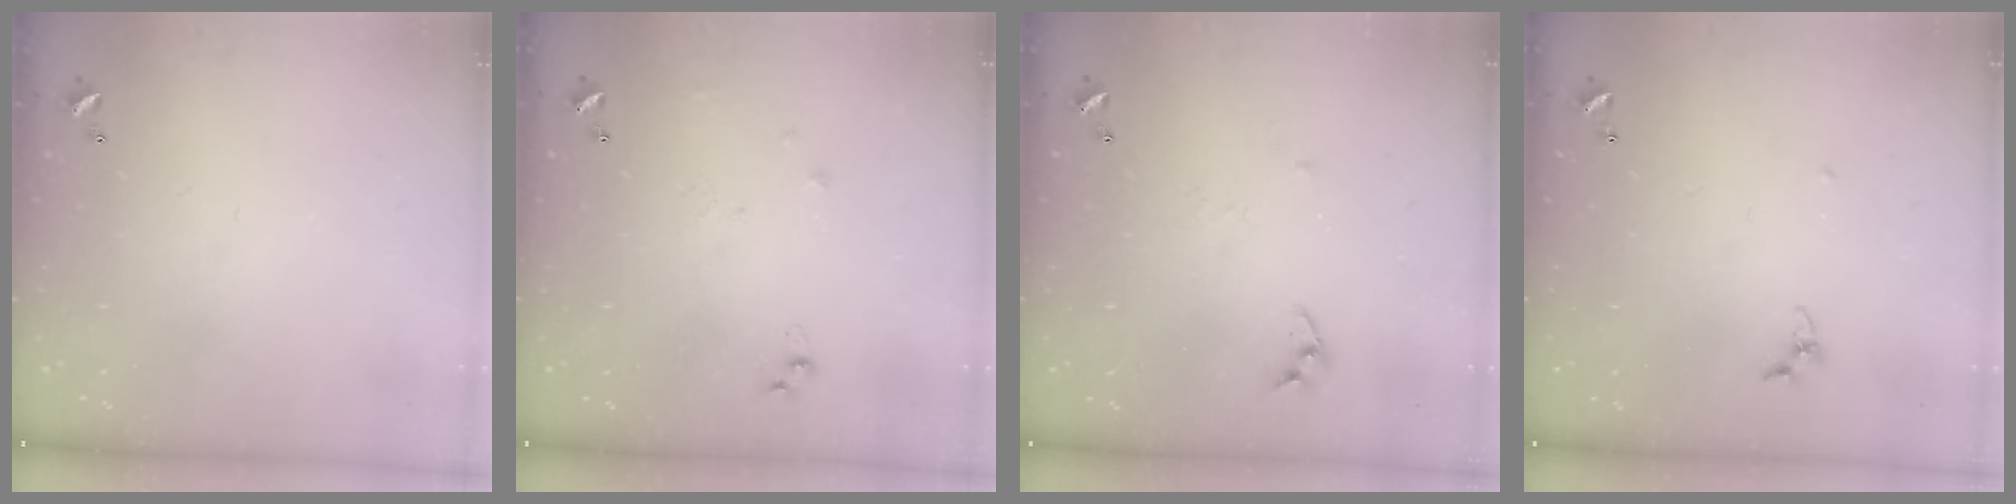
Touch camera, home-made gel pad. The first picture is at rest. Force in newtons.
{"total": 5.1, "press": 5.1, "slide": 0.6}
{"total": 4.7, "press": 4.7, "slide": 0.4}
{"total": 3.8, "press": 3.8, "slide": 0.3}